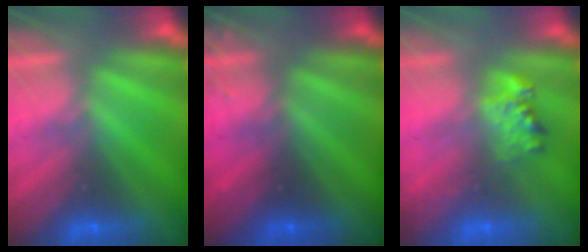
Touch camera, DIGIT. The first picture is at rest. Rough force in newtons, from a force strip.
{"total": 3.4}
{"total": 2.3}